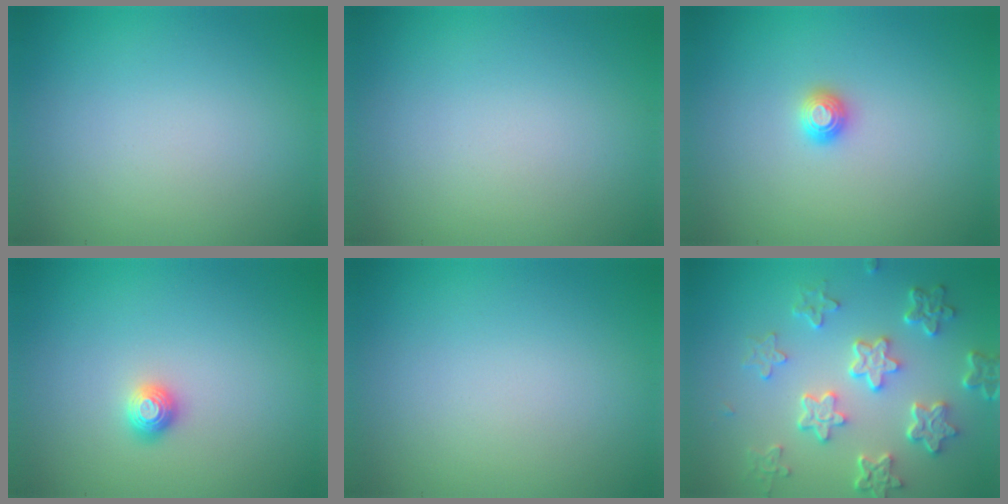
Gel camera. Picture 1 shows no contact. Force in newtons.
{"total": 0.0}
{"total": 1.2, "press": 1.1, "slide": 0.3}
{"total": 1.1, "press": 1.0, "slide": 0.3}
{"total": 0.0}
{"total": 5.9, "press": 4.4, "slide": 3.8}